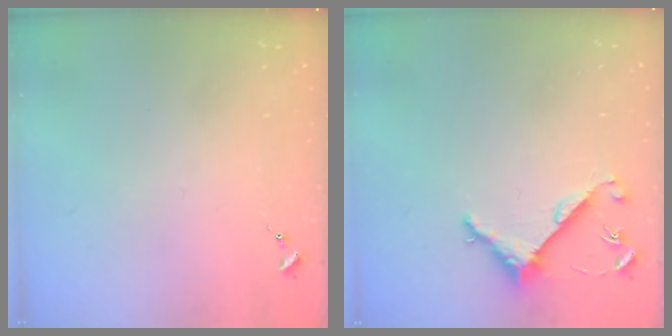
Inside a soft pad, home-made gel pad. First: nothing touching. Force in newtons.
{"total": 5.6, "press": 5.6, "slide": 0.2}